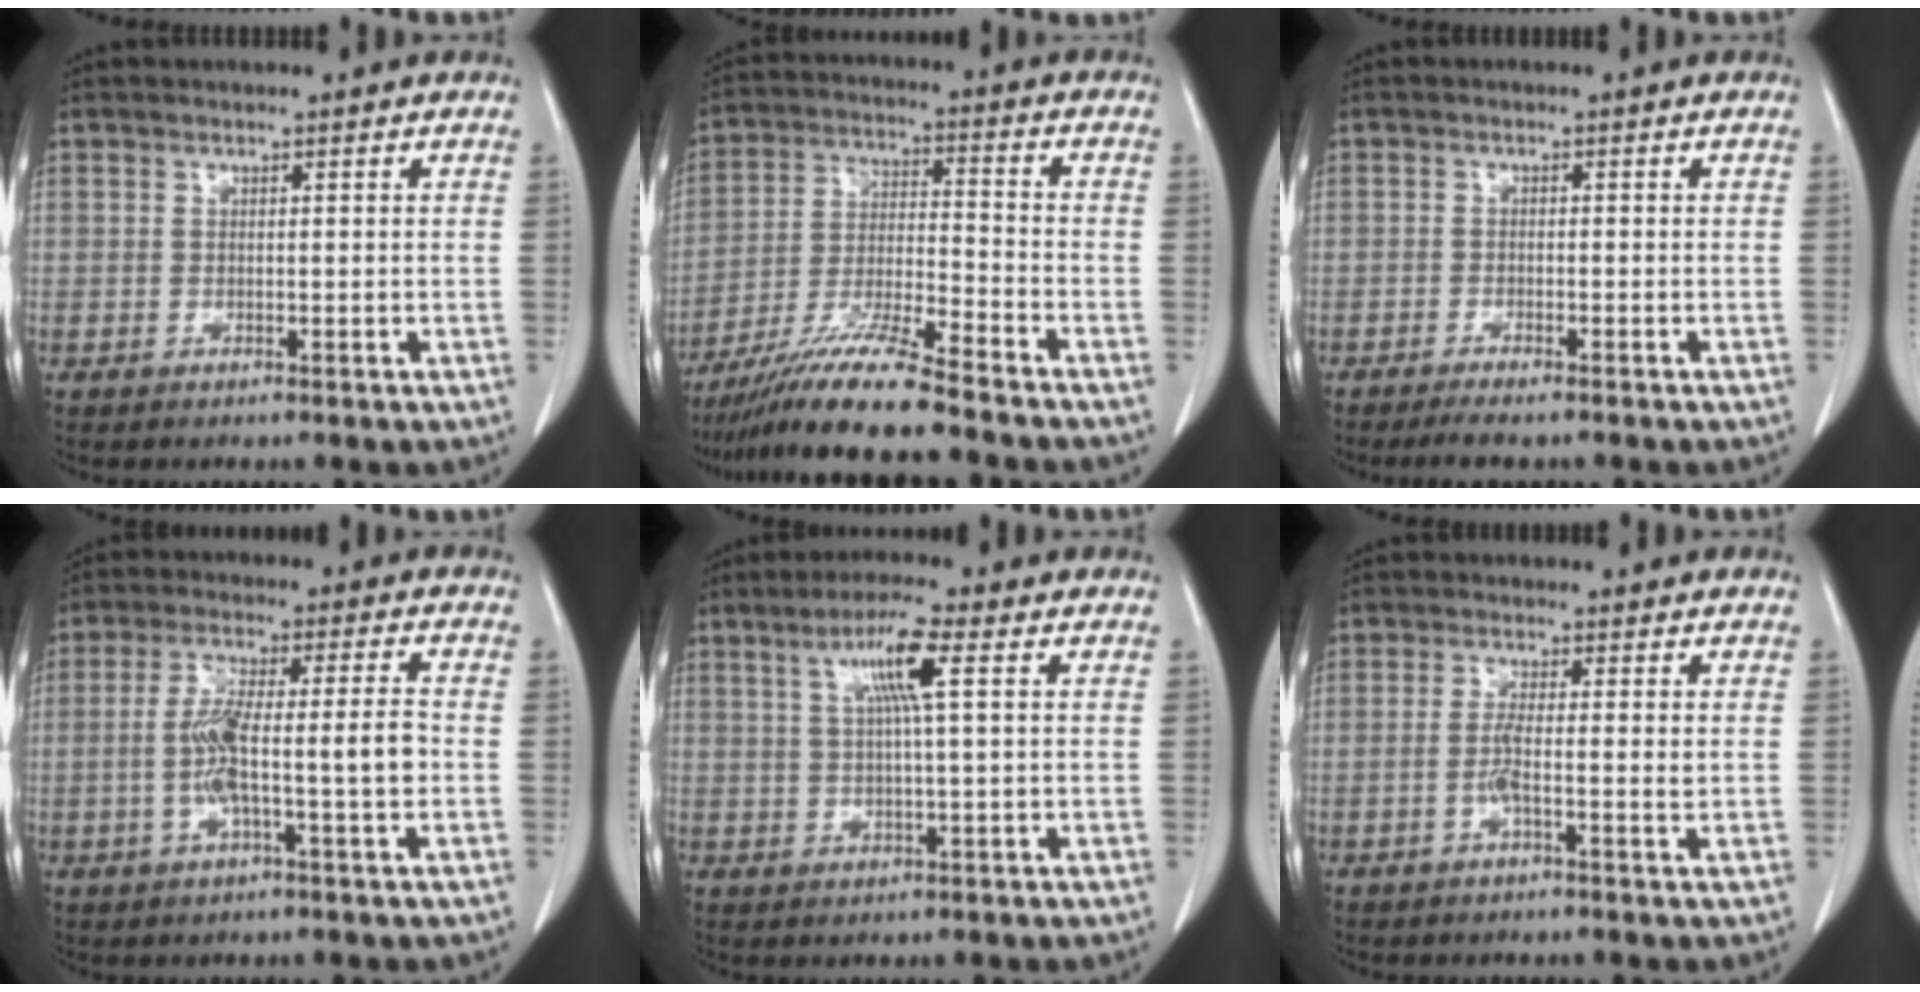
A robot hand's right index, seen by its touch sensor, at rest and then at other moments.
{"total": 13.2, "force": [-10.8, -0.5, 7.5], "torque": [-0.140, -0.019, -0.197]}
{"total": 3.4, "force": [-2.8, 0.4, 1.8], "torque": [-0.025, -0.006, -0.039]}
{"total": 9.2, "force": [-1.5, 0.8, 9.0], "torque": [-0.171, 0.015, -0.028]}
{"total": 6.7, "force": [2.3, -0.1, 6.3], "torque": [-0.115, 0.007, 0.040]}
{"total": 3.0, "force": [-0.5, 0.0, 3.0], "torque": [-0.058, 0.000, -0.012]}